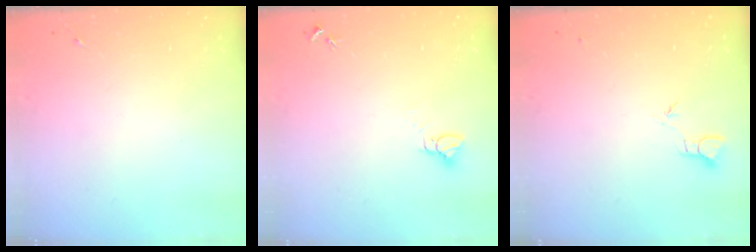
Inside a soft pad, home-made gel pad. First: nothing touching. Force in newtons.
{"total": 2.8, "press": 2.8, "slide": 0.1}
{"total": 2.0, "press": 2.0, "slide": 0.1}